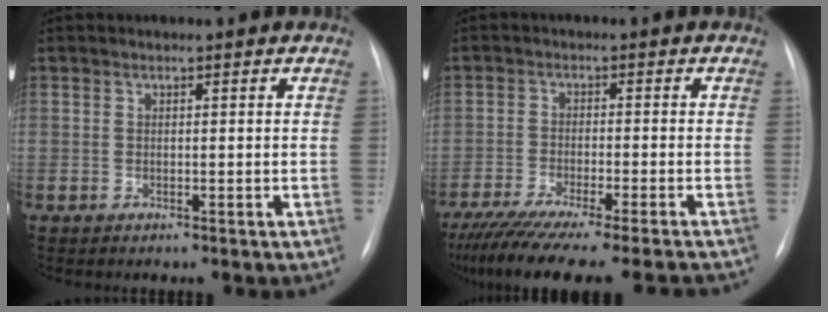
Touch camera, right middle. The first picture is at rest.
{"total": 17.6, "force": [-15.4, 0.5, 8.5], "torque": [-0.123, -0.046, -0.230]}